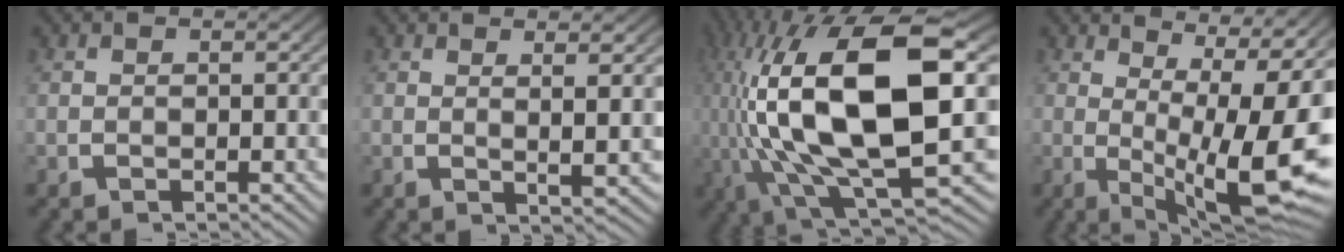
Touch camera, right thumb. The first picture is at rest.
{"total": 2.3, "force": [1.2, -0.2, 1.9], "torque": [-0.035, -0.006, 0.024]}
{"total": 20.8, "force": [0.3, 10.1, 18.2], "torque": [-0.375, -0.050, 0.030]}
{"total": 12.8, "force": [-0.7, 6.3, 11.1], "torque": [-0.179, -0.058, 0.023]}